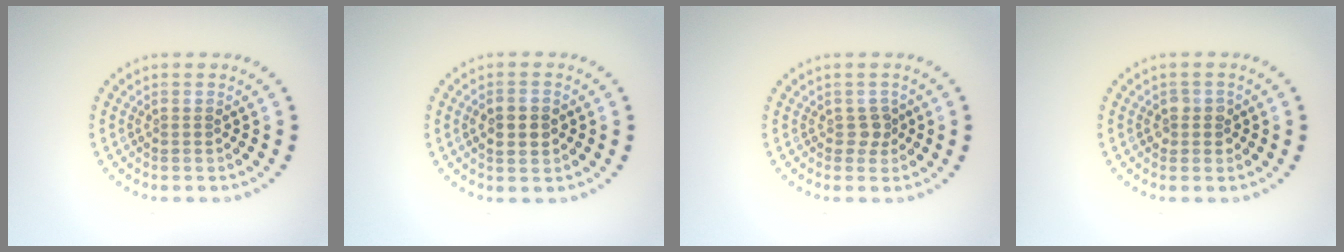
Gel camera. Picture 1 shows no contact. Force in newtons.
{"total": 2.6, "press": 2.6, "slide": 0.1}
{"total": 1.3, "press": 1.0, "slide": 0.8}
{"total": 1.4, "press": 1.3, "slide": 0.6}